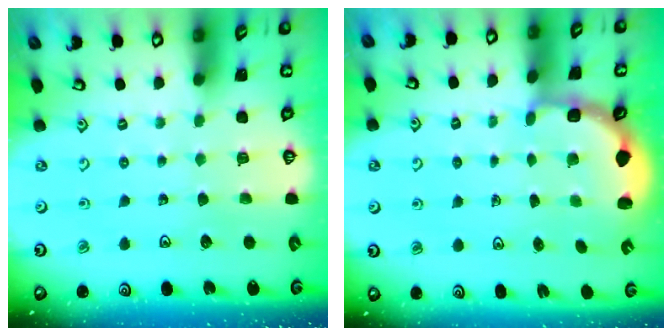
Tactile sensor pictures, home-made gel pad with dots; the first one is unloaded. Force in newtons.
{"total": 3.0, "press": 2.6, "slide": 1.5}